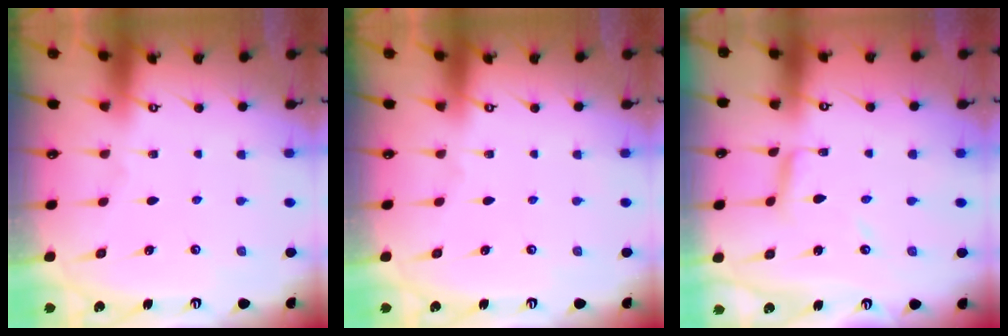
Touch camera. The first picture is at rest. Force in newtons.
{"total": 0.0}
{"total": 5.8, "press": 5.8, "slide": 0.5}